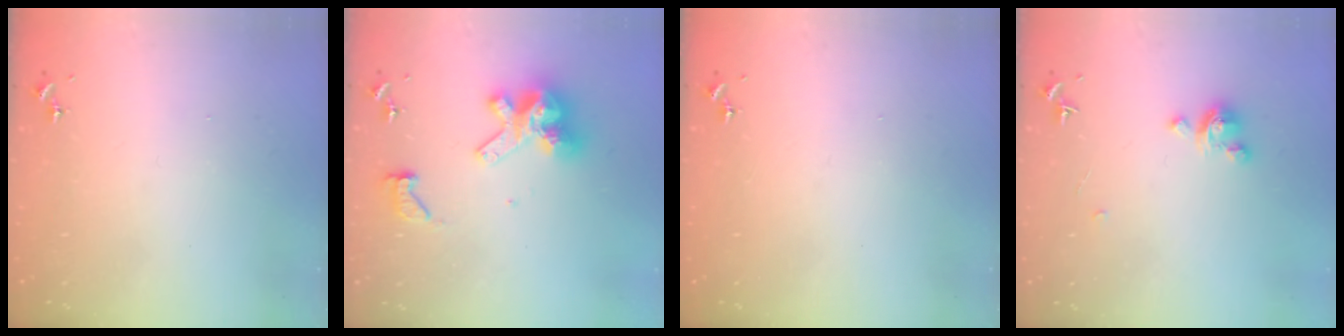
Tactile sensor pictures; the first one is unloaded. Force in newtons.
{"total": 14.1, "press": 14.0, "slide": 1.4}
{"total": 0.0}
{"total": 4.8, "press": 4.7, "slide": 0.3}